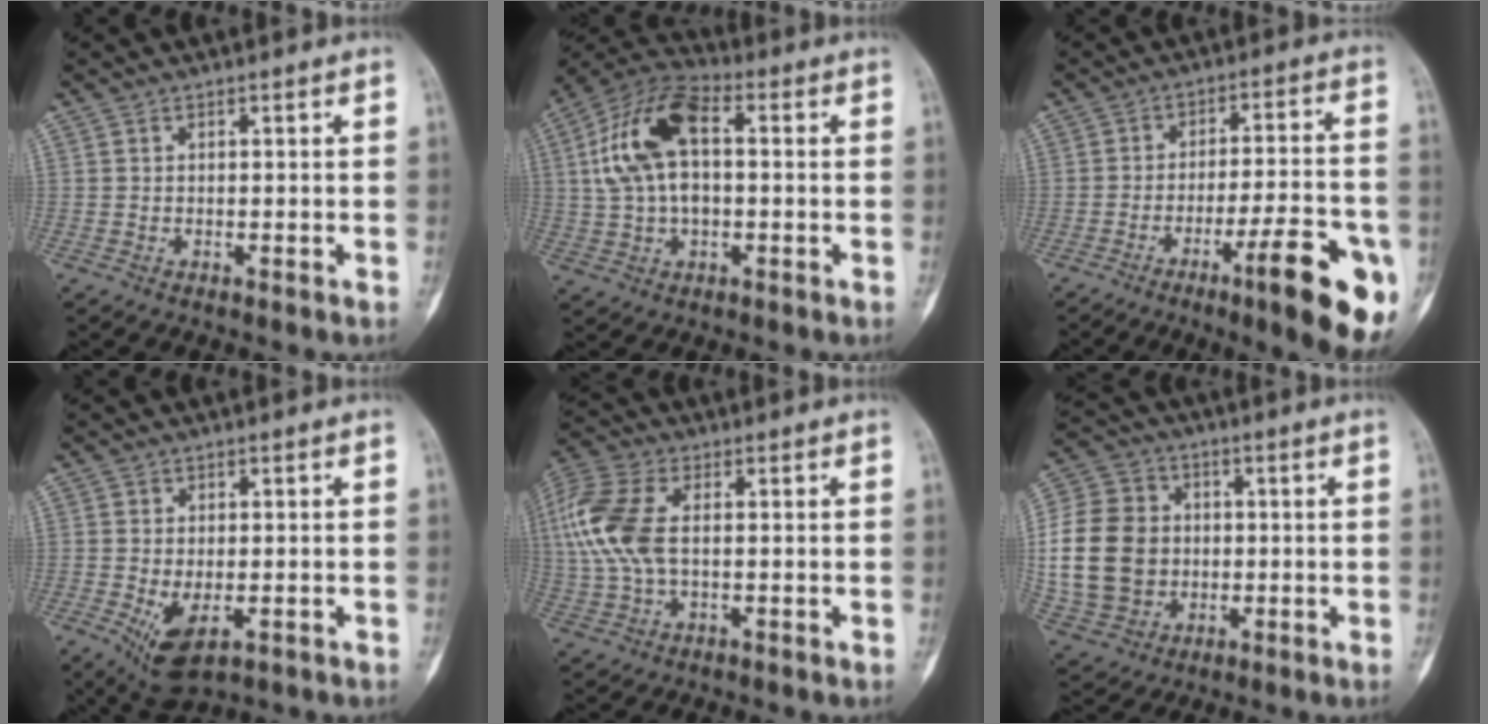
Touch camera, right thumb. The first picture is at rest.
{"total": 14.9, "force": [2.1, 8.1, 12.4], "torque": [-0.243, 0.033, 0.033]}
{"total": 16.3, "force": [-7.4, 3.1, 14.1], "torque": [-0.167, 0.029, -0.100]}
{"total": 7.5, "force": [-2.4, 3.8, 6.0], "torque": [-0.102, -0.009, -0.028]}
{"total": 13.2, "force": [1.4, 7.4, 10.9], "torque": [-0.263, 0.017, 0.027]}
{"total": 18.6, "force": [-0.3, 15.4, 10.4], "torque": [-0.202, 0.017, 0.004]}